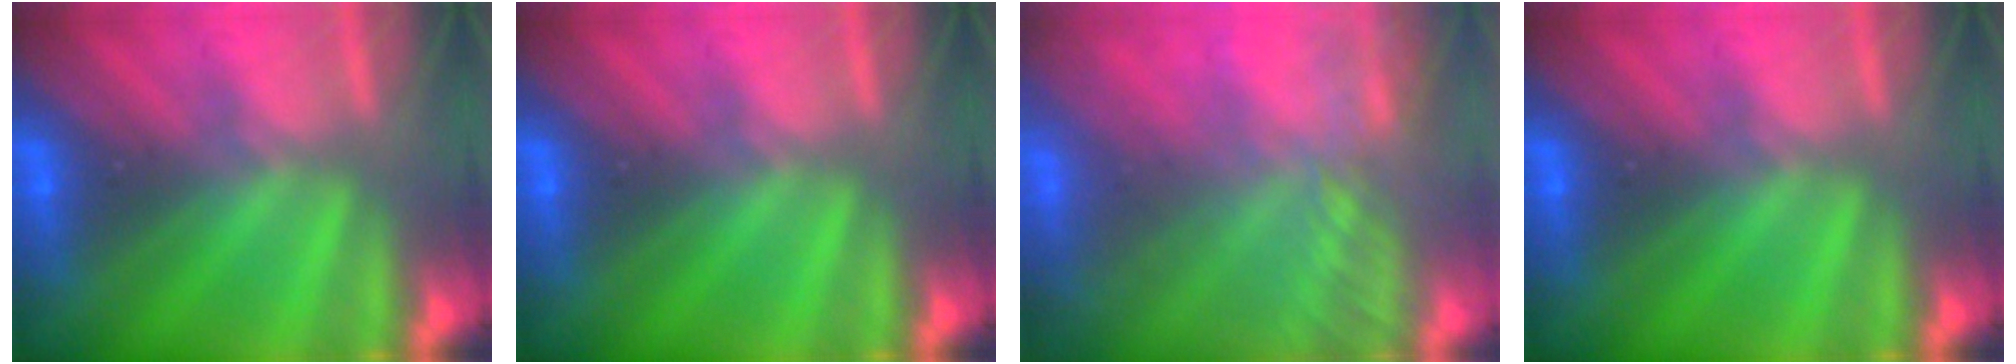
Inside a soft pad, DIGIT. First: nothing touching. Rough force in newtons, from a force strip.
{"total": 0.0}
{"total": 6.9}
{"total": 0.0}